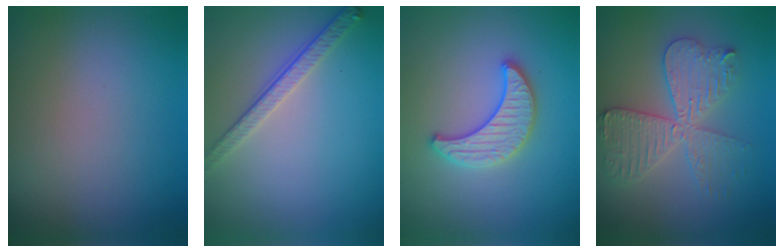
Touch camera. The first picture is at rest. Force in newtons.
{"total": 2.8, "press": 2.5, "slide": 1.2}
{"total": 3.3, "press": 3.3, "slide": 0.4}
{"total": 5.7, "press": 5.7, "slide": 0.9}